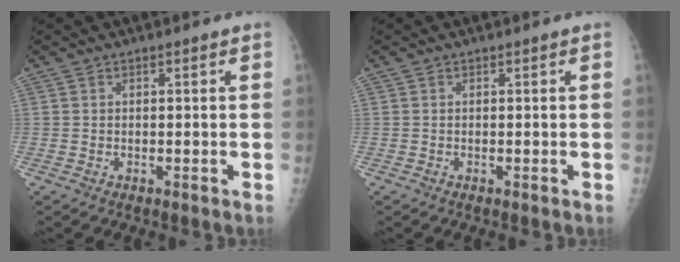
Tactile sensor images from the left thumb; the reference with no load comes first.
{"total": 0.0}